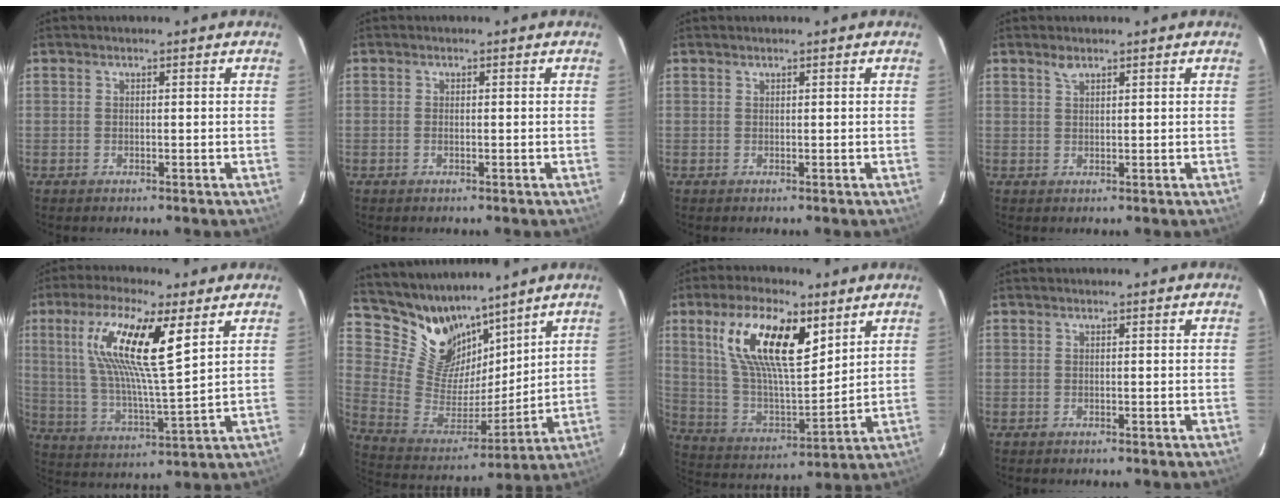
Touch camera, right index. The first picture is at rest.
{"total": 0.7, "force": [-0.1, 0.3, 0.6], "torque": [-0.014, 0.001, -0.003]}
{"total": 0.0}
{"total": 1.4, "force": [1.1, 0.6, 0.6], "torque": [-0.011, 0.002, 0.021]}
{"total": 17.2, "force": [7.1, 3.1, 15.3], "torque": [-0.284, 0.004, 0.134]}
{"total": 14.9, "force": [11.9, 7.5, 4.9], "torque": [-0.116, -0.009, 0.238]}
{"total": 18.8, "force": [8.9, 7.2, 14.9], "torque": [-0.280, 0.009, 0.174]}
{"total": 0.0}